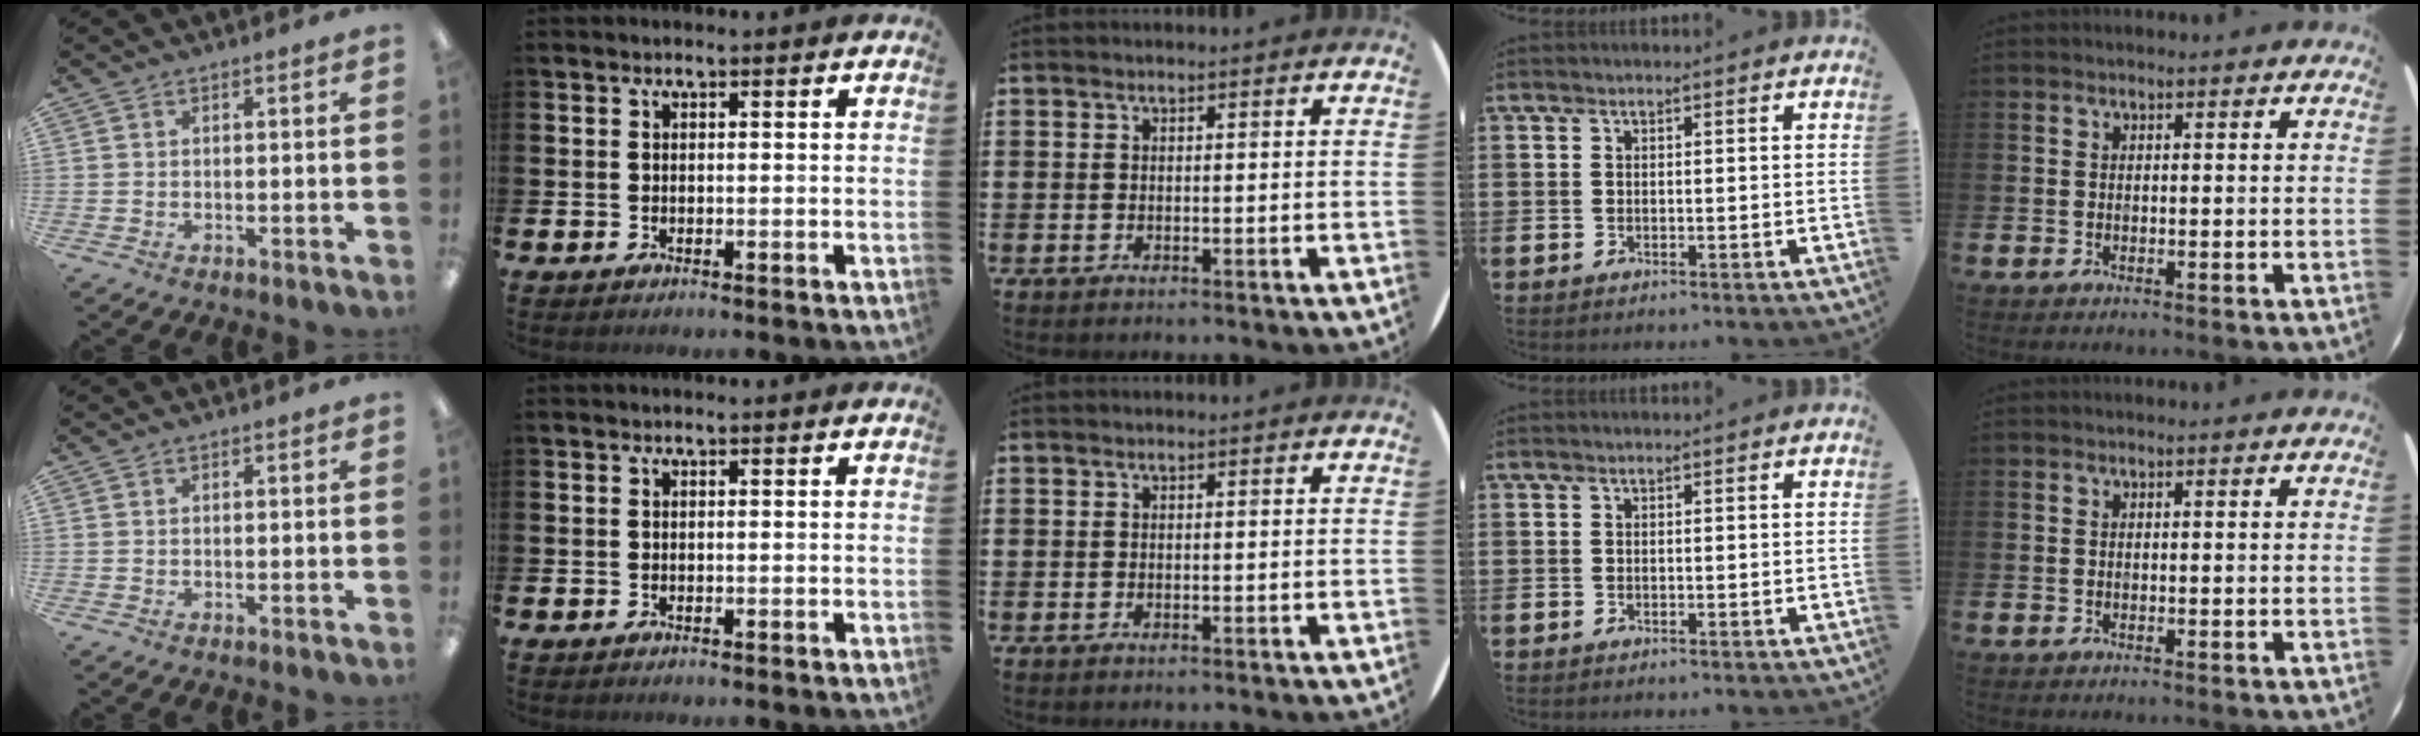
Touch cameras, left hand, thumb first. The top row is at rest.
{}